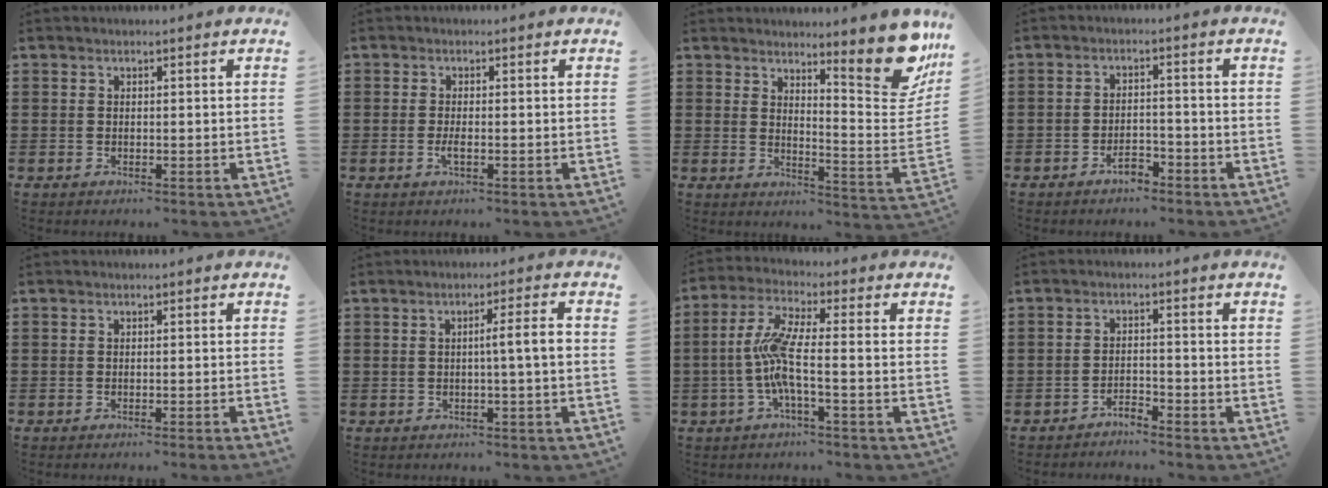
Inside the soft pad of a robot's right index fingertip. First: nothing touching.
{"total": 1.6, "force": [-0.5, 0.2, 1.5], "torque": [-0.036, -0.008, -0.010]}
{"total": 11.2, "force": [8.5, 2.5, 6.8], "torque": [-0.093, -0.066, 0.143]}
{"total": 3.3, "force": [-2.6, 1.2, 1.5], "torque": [-0.028, 0.008, -0.053]}
{"total": 0.9, "force": [-0.8, -0.2, 0.4], "torque": [-0.009, -0.001, -0.015]}
{"total": 3.8, "force": [-0.3, 0.0, 3.8], "torque": [-0.069, -0.001, -0.009]}
{"total": 7.7, "force": [-1.7, 1.2, 7.4], "torque": [-0.172, -0.015, -0.042]}
{"total": 2.4, "force": [-2.4, 0.1, -0.1], "torque": [-0.006, 0.004, -0.052]}